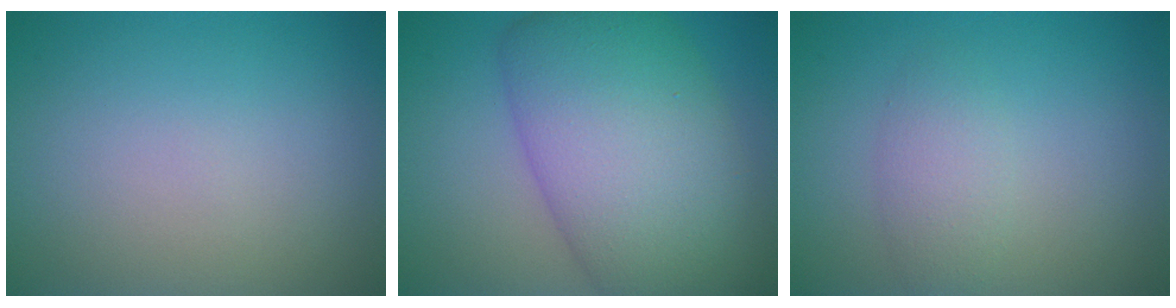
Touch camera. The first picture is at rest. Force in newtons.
{"total": 12.3, "press": 12.2, "slide": 0.6}
{"total": 2.2, "press": 2.1, "slide": 0.1}